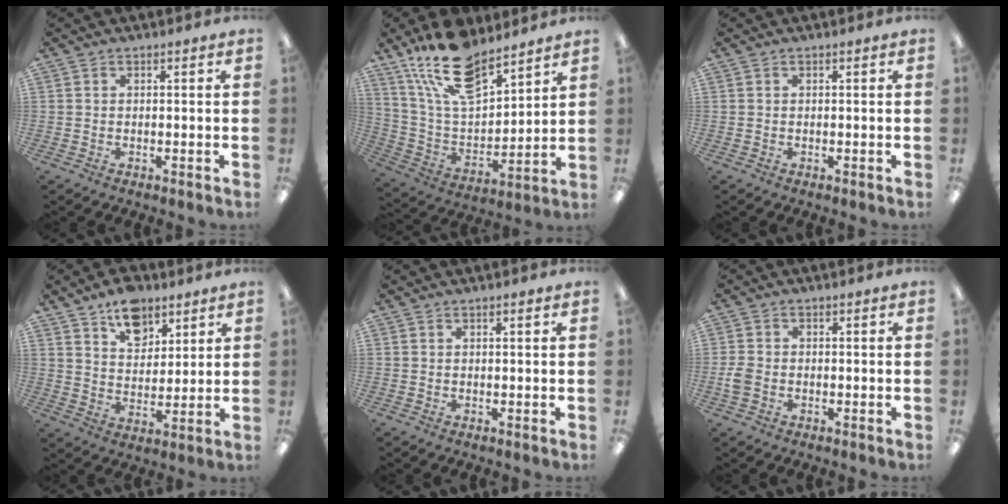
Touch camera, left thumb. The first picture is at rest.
{"total": 18.4, "force": [14.0, 7.4, 9.5], "torque": [-0.188, -0.077, 0.249]}
{"total": 0.0}
{"total": 10.8, "force": [7.6, 6.5, 4.0], "torque": [-0.049, -0.044, 0.138]}
{"total": 0.7, "force": [0.5, 0.1, 0.6], "torque": [-0.011, 0.001, 0.008]}
{"total": 3.2, "force": [-0.9, 2.3, 2.0], "torque": [-0.040, 0.005, -0.016]}